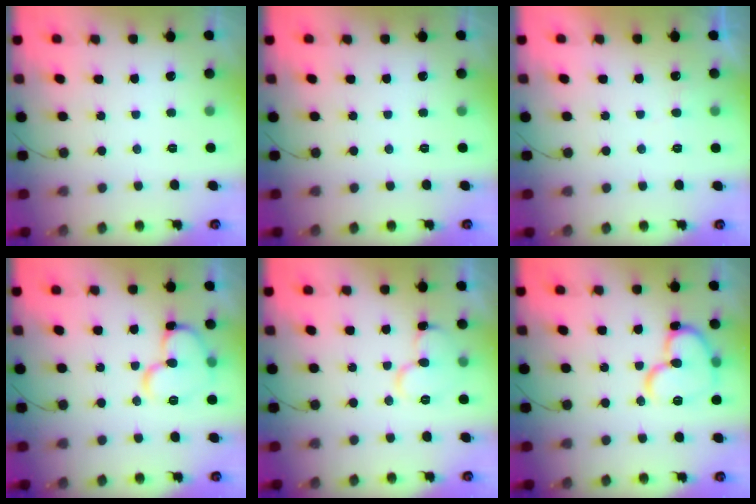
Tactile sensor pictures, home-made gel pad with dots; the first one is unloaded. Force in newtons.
{"total": 0.0}
{"total": 4.0, "press": 4.0, "slide": 0.2}
{"total": 12.5, "press": 12.3, "slide": 1.9}
{"total": 11.3, "press": 11.3, "slide": 1.1}
{"total": 15.3, "press": 15.1, "slide": 2.0}